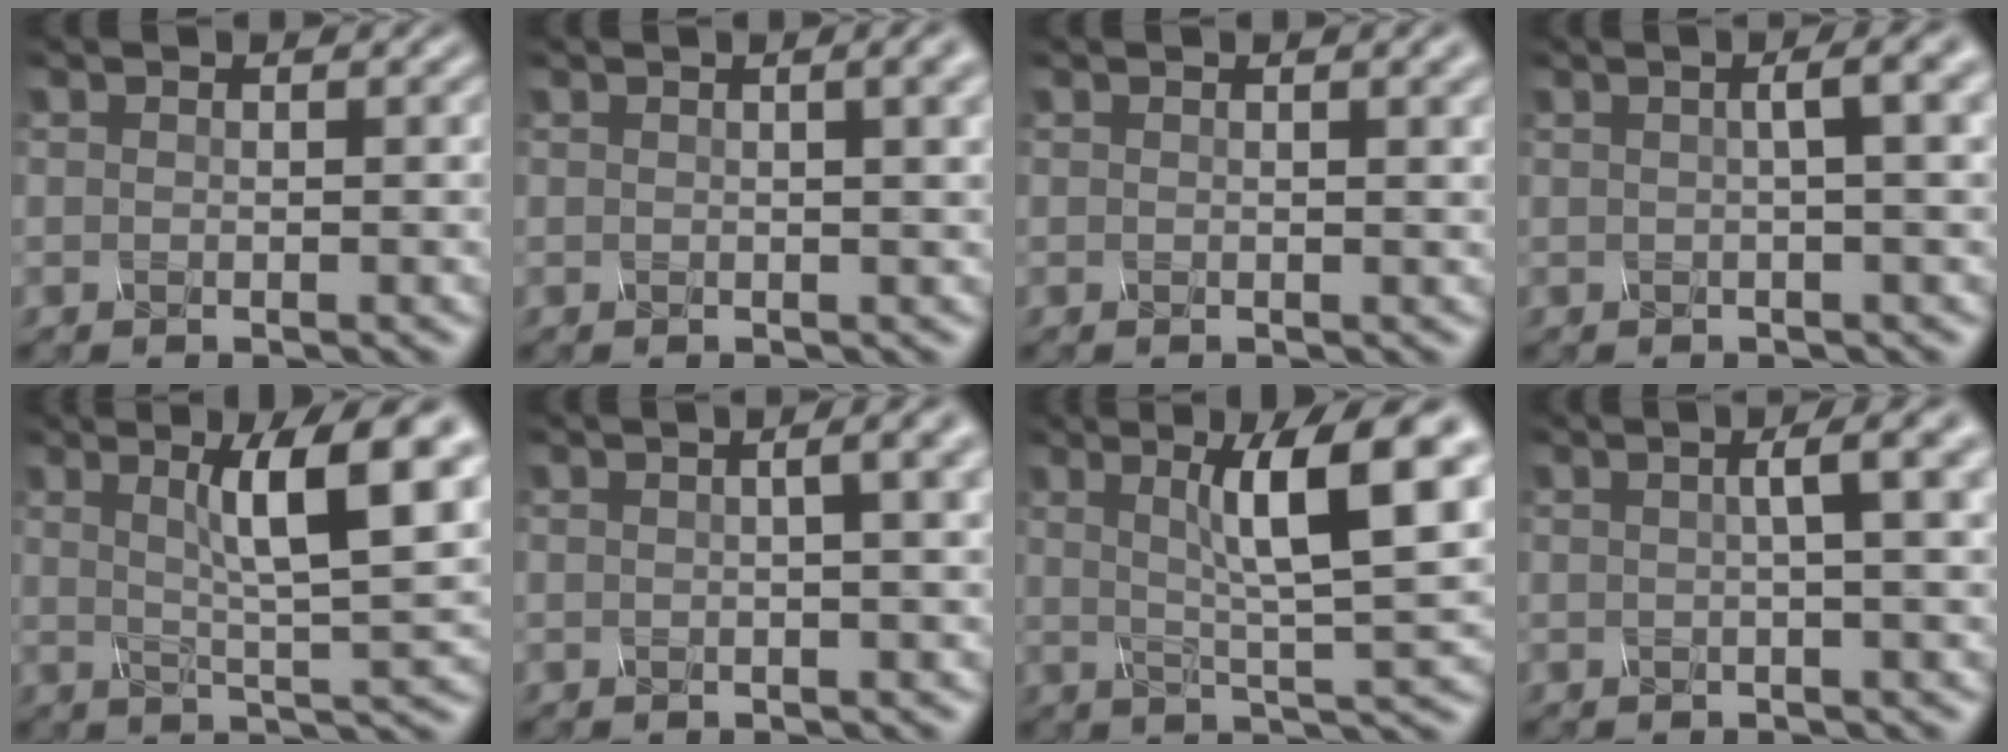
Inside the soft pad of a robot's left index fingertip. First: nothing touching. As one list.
[{"total": 6.6, "force": [3.0, 3.2, 5.0], "torque": [-0.029, 0.045, 0.015]}, {"total": 3.5, "force": [1.8, 1.5, 2.6], "torque": [-0.017, 0.018, 0.013]}, {"total": 6.0, "force": [1.8, 2.5, 5.1], "torque": [-0.036, 0.037, 0.000]}, {"total": 8.5, "force": [2.5, 1.6, 7.9], "torque": [-0.115, 0.006, 0.050]}, {"total": 7.9, "force": [2.9, 4.1, 6.1], "torque": [-0.033, 0.051, 0.012]}, {"total": 9.3, "force": [2.5, 1.7, 8.8], "torque": [-0.130, 0.005, 0.049]}, {"total": 5.5, "force": [1.5, 1.9, 4.9], "torque": [-0.044, 0.027, 0.005]}]